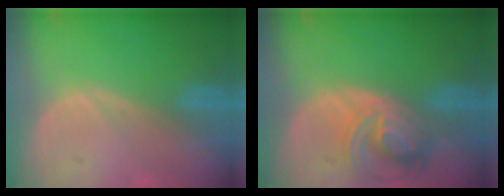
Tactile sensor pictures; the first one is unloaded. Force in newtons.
{"total": 7.6, "press": 6.8, "slide": 3.5}